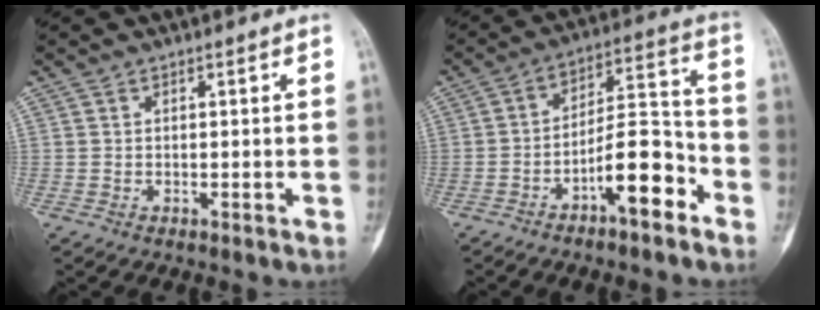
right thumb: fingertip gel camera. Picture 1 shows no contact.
{"total": 12.0, "force": [-6.2, 4.0, 9.5], "torque": [-0.149, 0.063, -0.102]}